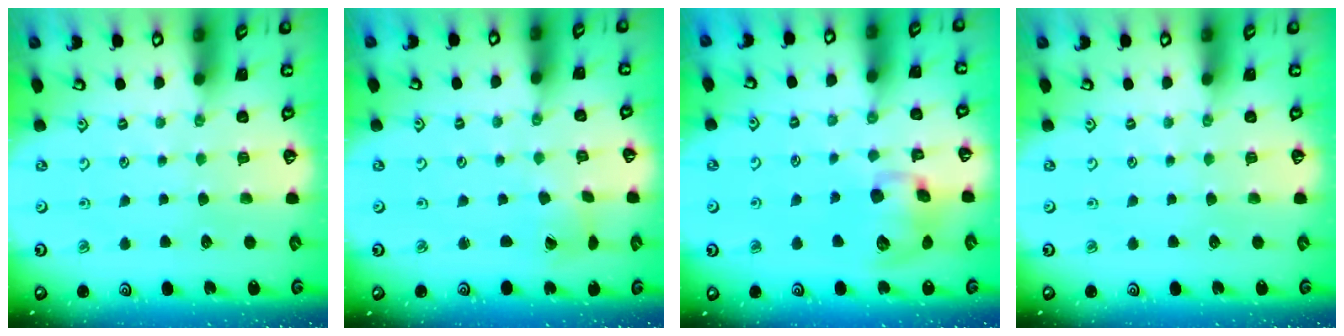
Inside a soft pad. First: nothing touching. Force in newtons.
{"total": 1.2, "press": 1.2, "slide": 0.1}
{"total": 12.0, "press": 11.8, "slide": 2.0}
{"total": 0.0}